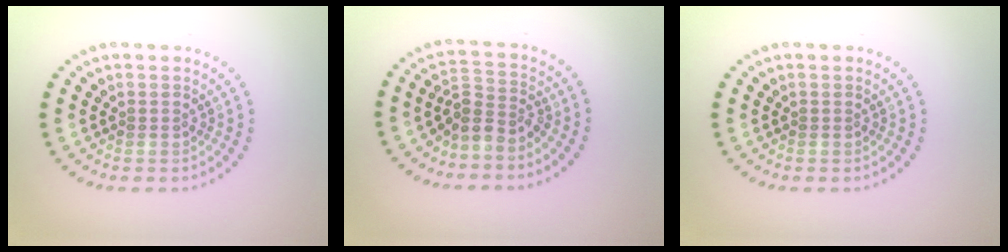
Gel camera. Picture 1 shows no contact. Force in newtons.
{"total": 2.7, "press": 2.0, "slide": 1.9}
{"total": 0.0}